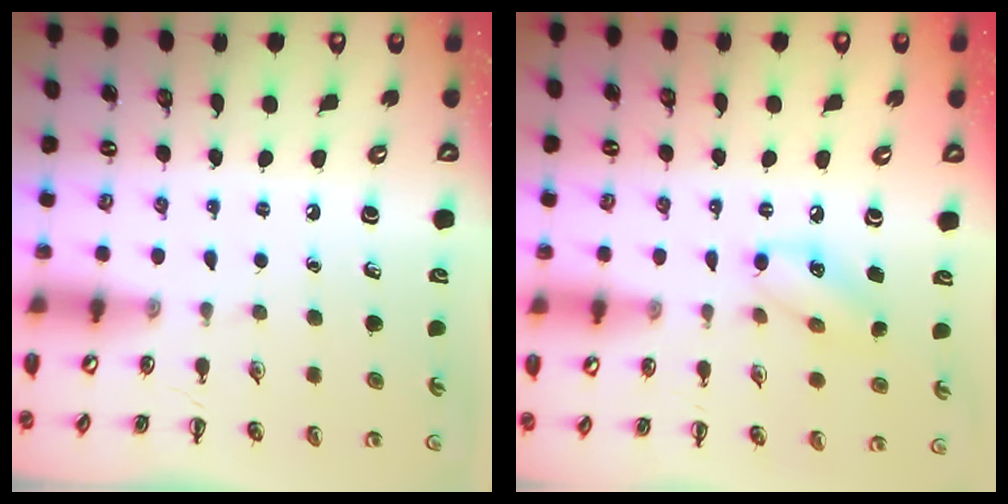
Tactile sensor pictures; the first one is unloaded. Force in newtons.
{"total": 8.3, "press": 8.3, "slide": 0.4}